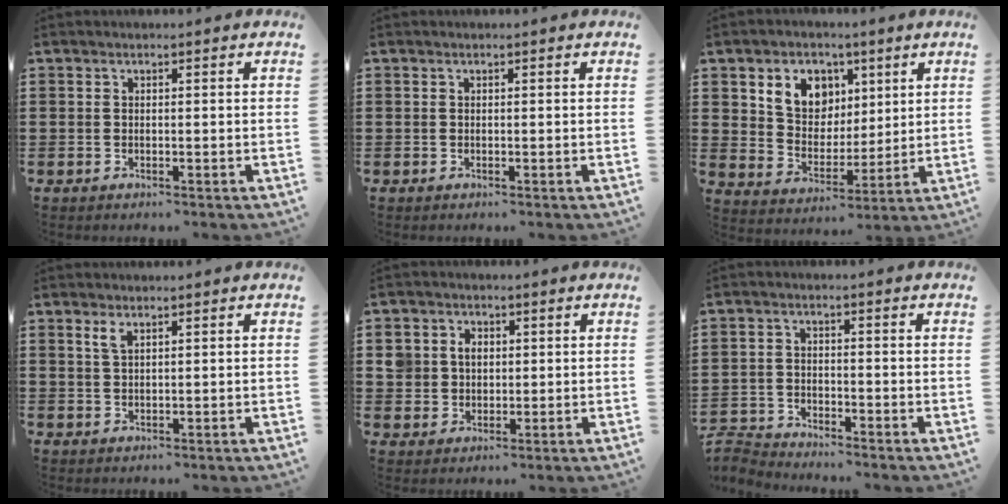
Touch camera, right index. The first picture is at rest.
{"total": 0.0}
{"total": 7.7, "force": [3.9, 6.2, 2.5], "torque": [-0.070, 0.006, 0.069]}
{"total": 1.7, "force": [1.1, 0.5, 1.2], "torque": [-0.029, 0.000, 0.019]}
{"total": 4.4, "force": [1.2, 4.0, 1.4], "torque": [-0.045, 0.017, 0.020]}
{"total": 3.5, "force": [-3.5, 0.3, -0.1], "torque": [-0.012, -0.003, -0.078]}